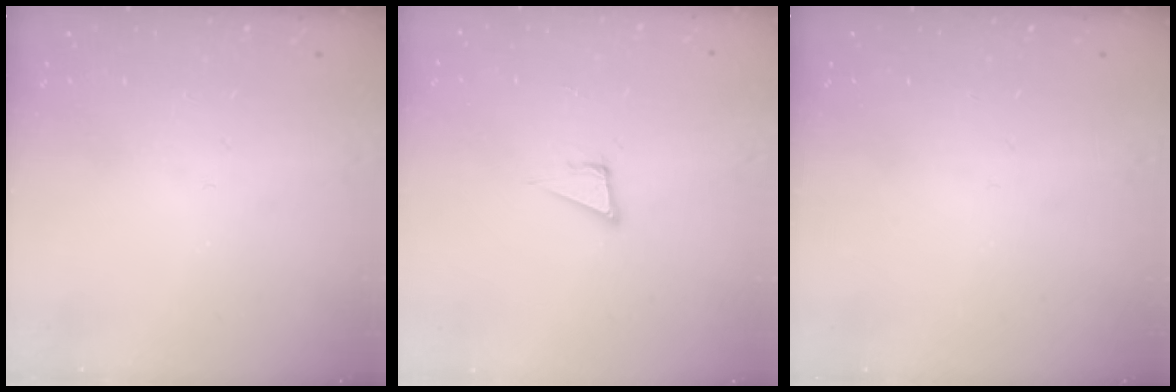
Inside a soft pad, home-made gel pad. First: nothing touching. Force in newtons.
{"total": 4.3, "press": 3.1, "slide": 3.0}
{"total": 0.0}